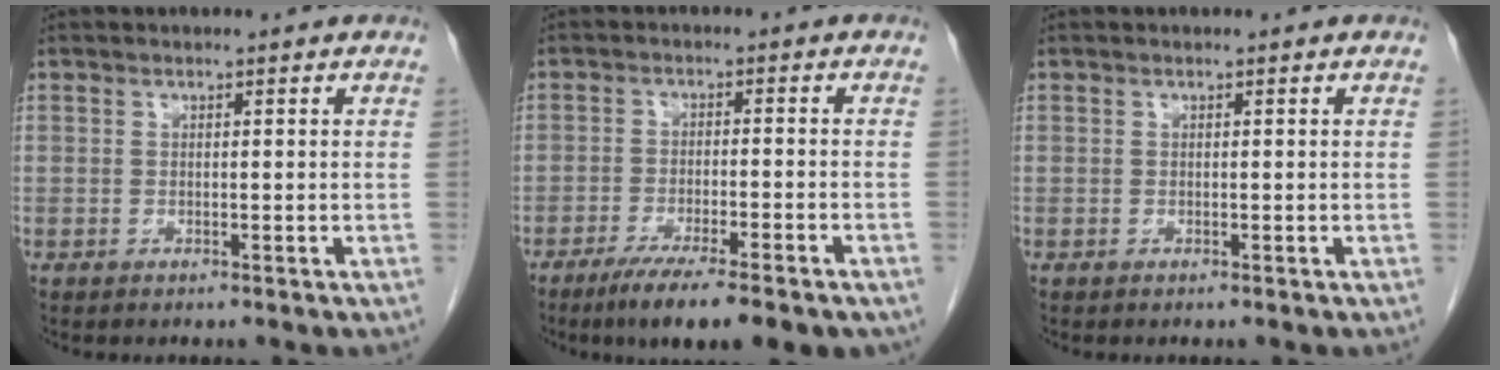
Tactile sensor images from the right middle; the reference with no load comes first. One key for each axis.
{"total": 11.6, "fx": -8.4, "fy": 1.8, "fz": 7.9, "tx": -0.109, "ty": -0.020, "tz": -0.124}
{"total": 0.0}